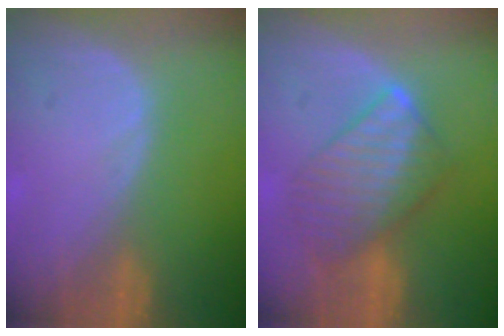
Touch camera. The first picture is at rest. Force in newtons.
{"total": 7.9, "press": 7.9, "slide": 0.3}